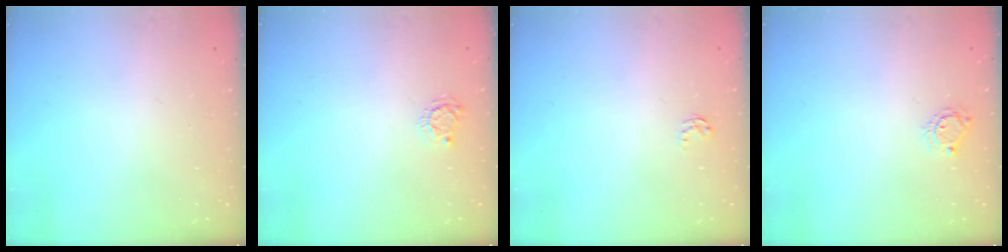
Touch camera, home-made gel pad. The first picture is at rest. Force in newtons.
{"total": 3.4, "press": 3.4, "slide": 0.4}
{"total": 2.6, "press": 2.6, "slide": 0.3}
{"total": 5.0, "press": 5.0, "slide": 0.4}